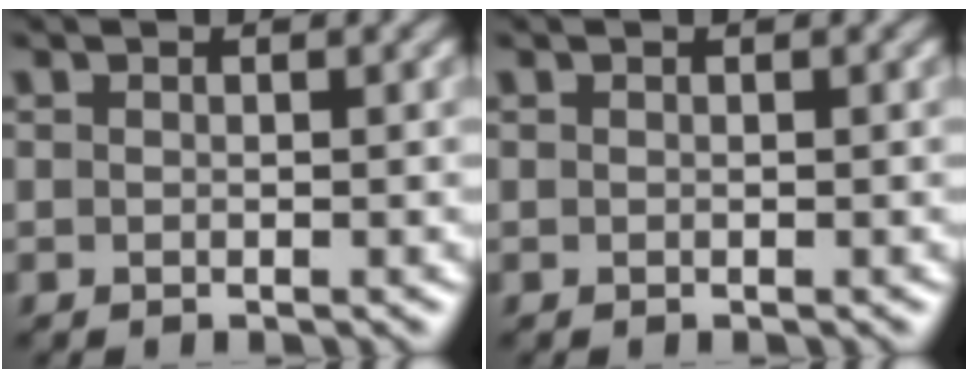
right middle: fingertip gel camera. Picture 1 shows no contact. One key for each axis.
{"total": 0.0}